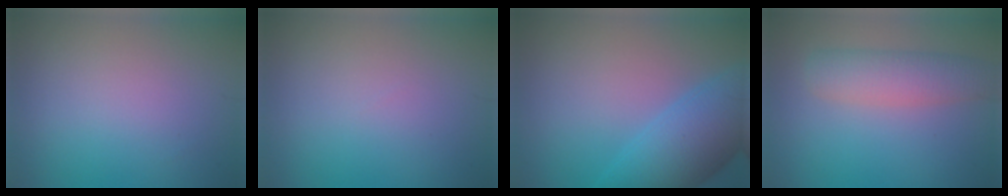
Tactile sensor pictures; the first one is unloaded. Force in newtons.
{"total": 0.0}
{"total": 7.7, "press": 7.7, "slide": 0.3}
{"total": 3.2, "press": 3.2, "slide": 0.3}